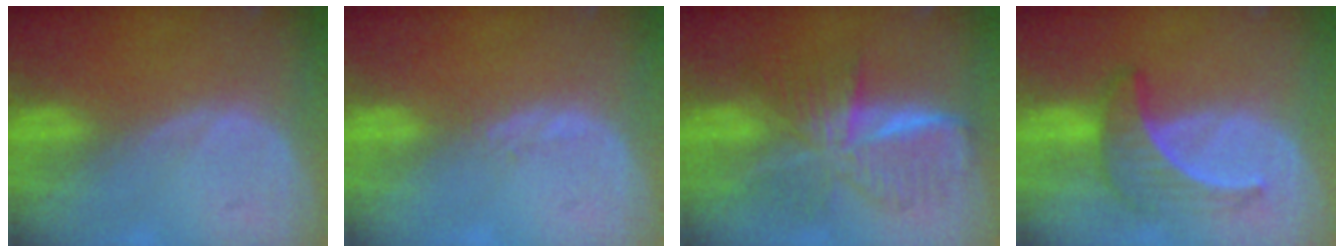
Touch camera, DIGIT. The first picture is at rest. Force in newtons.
{"total": 0.9, "press": 0.8, "slide": 0.4}
{"total": 9.5, "press": 9.5, "slide": 0.6}
{"total": 6.3, "press": 6.0, "slide": 1.8}